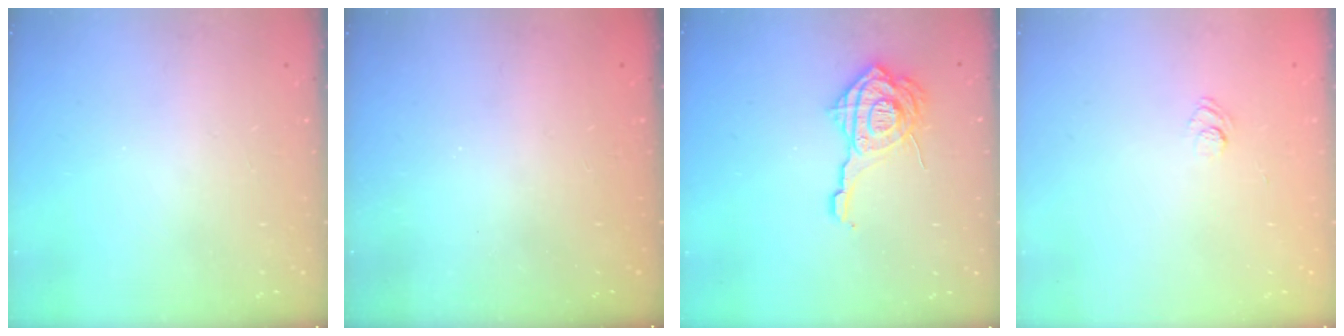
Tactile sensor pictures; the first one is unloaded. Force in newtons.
{"total": 2.4, "press": 2.3, "slide": 0.8}
{"total": 15.4, "press": 15.4, "slide": 1.3}
{"total": 3.2, "press": 3.0, "slide": 1.2}